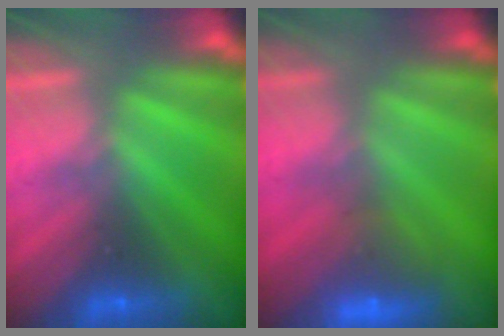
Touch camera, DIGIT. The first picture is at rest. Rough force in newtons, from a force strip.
{"total": 7.5}